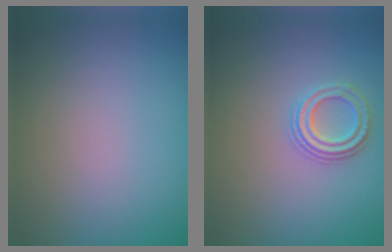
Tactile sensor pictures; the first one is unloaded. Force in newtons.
{"total": 2.3, "press": 2.3, "slide": 0.3}